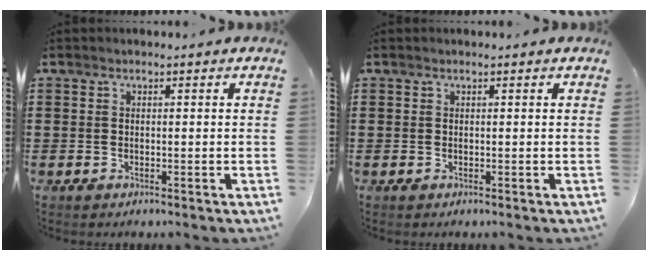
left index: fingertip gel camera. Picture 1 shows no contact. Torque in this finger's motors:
{"motor_torque": [0.26, 0.11, 0.02, 0.00]}